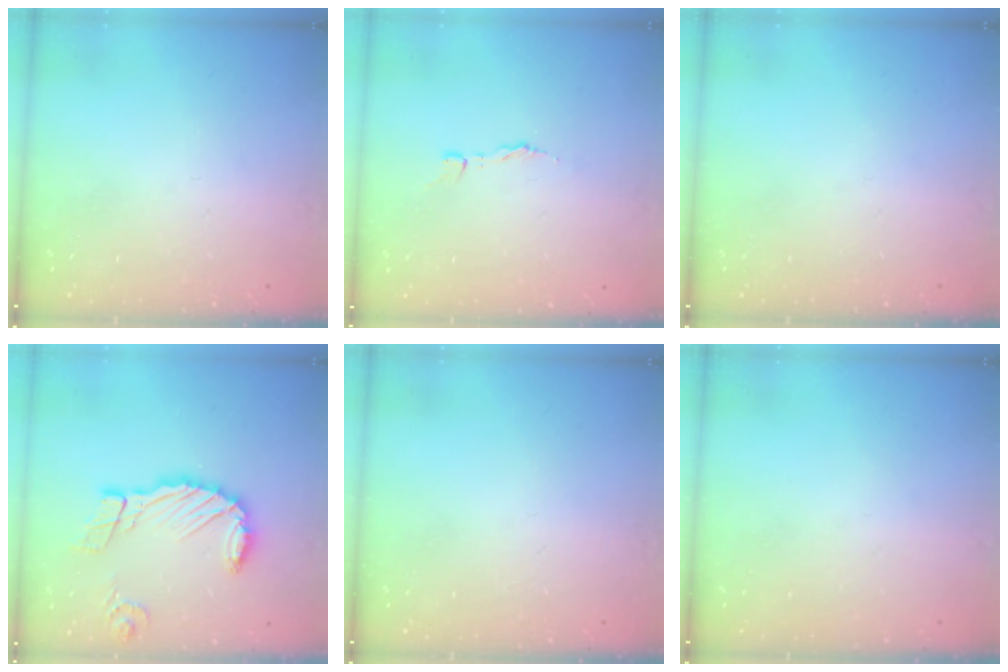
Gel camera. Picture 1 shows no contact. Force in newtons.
{"total": 3.5, "press": 3.5, "slide": 0.3}
{"total": 0.0}
{"total": 12.8, "press": 12.7, "slide": 1.6}
{"total": 0.0}
{"total": 0.0}